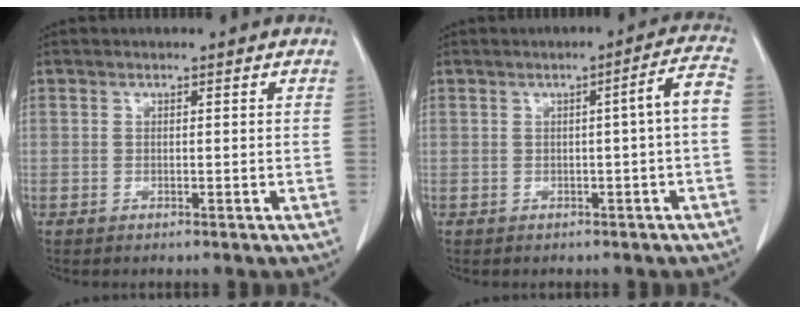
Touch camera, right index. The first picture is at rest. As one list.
[{"total": 4.2, "force": [-0.5, -0.4, 4.1], "torque": [-0.051, 0.010, -0.007]}]